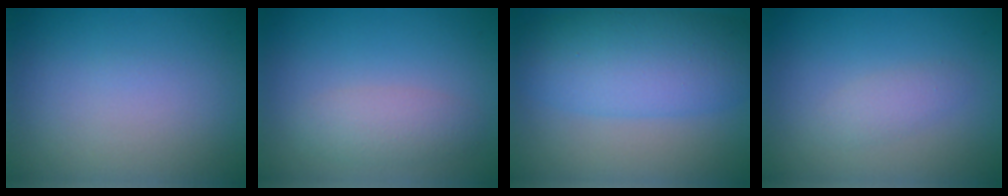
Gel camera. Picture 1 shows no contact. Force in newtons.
{"total": 2.3, "press": 2.3, "slide": 0.2}
{"total": 7.8, "press": 7.8, "slide": 0.3}
{"total": 1.4, "press": 1.4, "slide": 0.1}